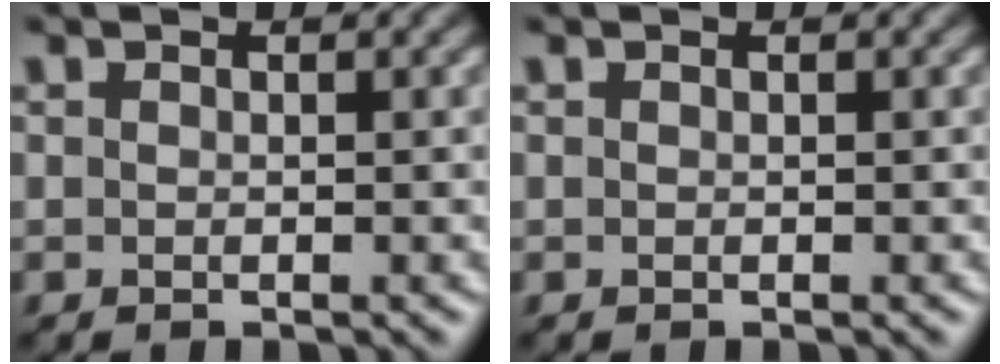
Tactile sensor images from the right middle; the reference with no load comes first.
{"total": 0.0}